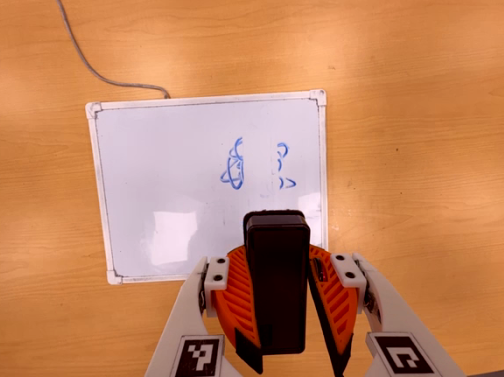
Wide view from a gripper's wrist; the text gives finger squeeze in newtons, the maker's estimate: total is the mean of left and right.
{"total": 11.4, "left": 10.6, "right": 12.2}